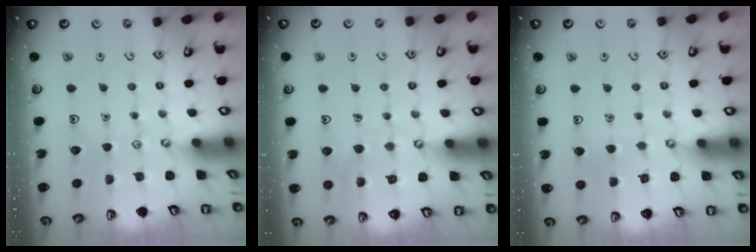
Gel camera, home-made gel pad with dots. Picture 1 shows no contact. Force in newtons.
{"total": 5.7, "press": 5.7, "slide": 0.4}
{"total": 3.2, "press": 3.2, "slide": 0.2}